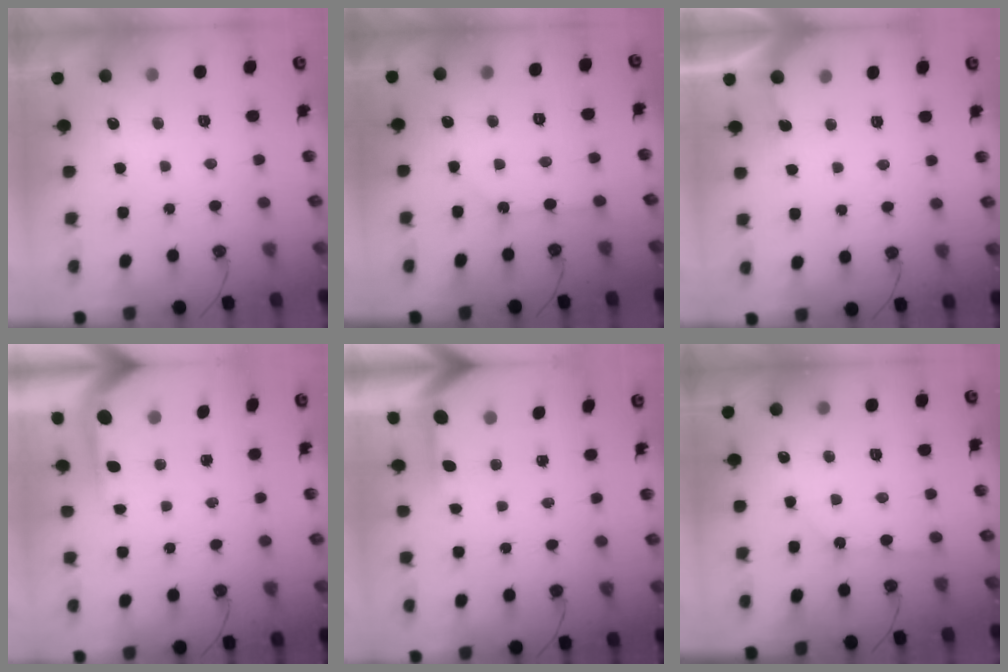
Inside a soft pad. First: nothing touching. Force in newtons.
{"total": 1.3, "press": 1.3, "slide": 0.2}
{"total": 3.0, "press": 3.0, "slide": 0.3}
{"total": 3.9, "press": 3.9, "slide": 0.3}
{"total": 2.7, "press": 2.7, "slide": 0.2}
{"total": 5.9, "press": 5.8, "slide": 0.9}